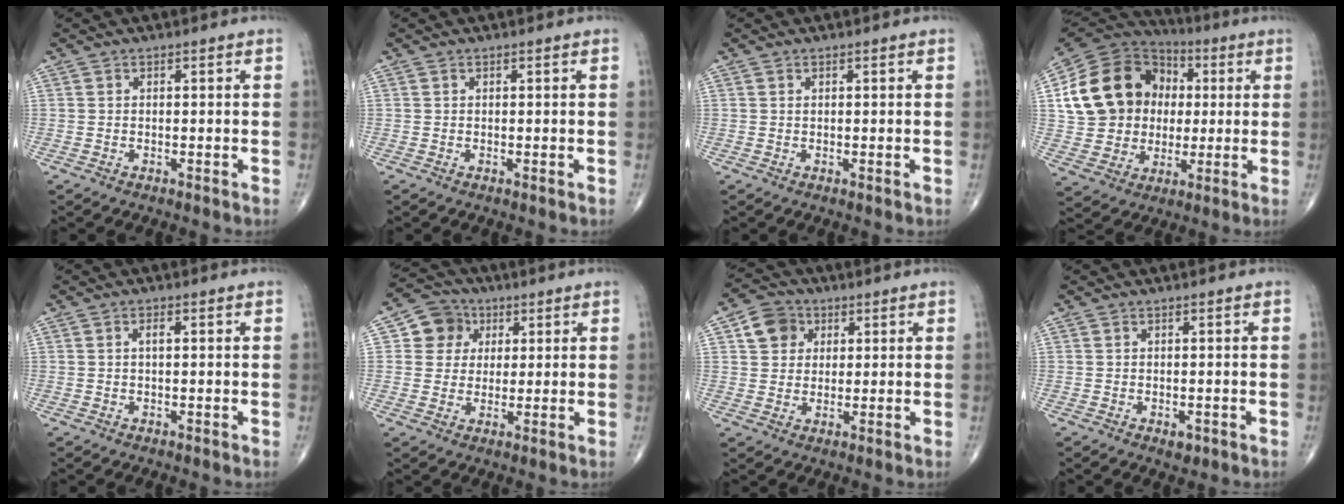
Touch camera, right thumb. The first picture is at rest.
{"total": 0.0}
{"total": 0.0}
{"total": 20.3, "force": [3.1, 16.9, 10.8], "torque": [-0.174, 0.028, 0.063]}
{"total": 1.3, "force": [0.3, 0.5, 1.2], "torque": [-0.020, 0.003, 0.003]}
{"total": 7.2, "force": [2.2, 6.7, 1.7], "torque": [0.007, 0.001, 0.032]}
{"total": 6.6, "force": [2.3, 5.7, 2.4], "torque": [-0.015, -0.001, 0.036]}
{"total": 1.7, "force": [-0.6, 1.0, 1.3], "torque": [-0.009, -0.002, -0.005]}